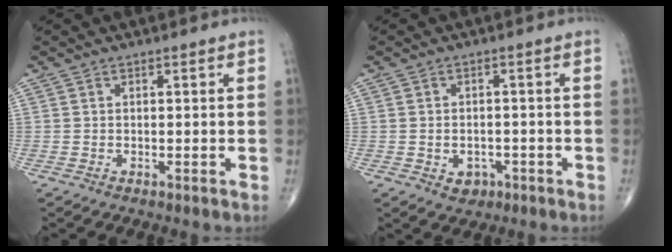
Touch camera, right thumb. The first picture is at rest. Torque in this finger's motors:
{"motor_torque": [-0.73, 0.18, 0.02, 0.39, -0.06]}